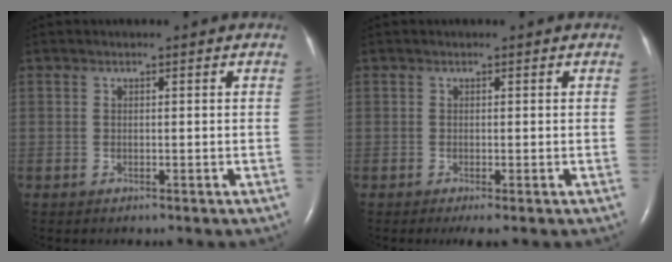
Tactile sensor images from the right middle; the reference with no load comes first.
{"total": 1.5, "force": [-0.9, 0.1, 1.3], "torque": [-0.023, -0.006, -0.013]}